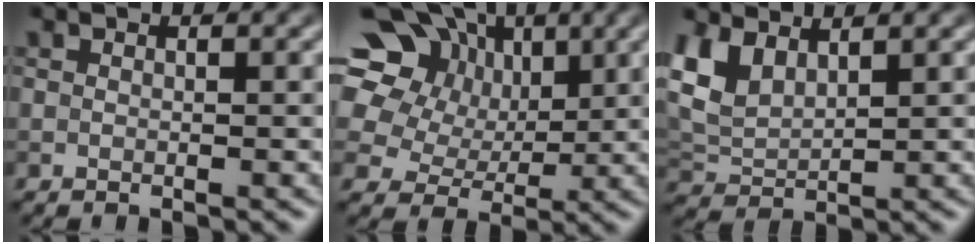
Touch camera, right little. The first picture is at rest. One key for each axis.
{"total": 17.9, "fx": 6.9, "fy": 14.2, "fz": 8.5, "tx": -0.199, "ty": 0.047, "tz": 0.120}
{"total": 4.2, "fx": 2.5, "fy": 2.3, "fz": 2.4, "tx": -0.063, "ty": 0.002, "tz": 0.054}